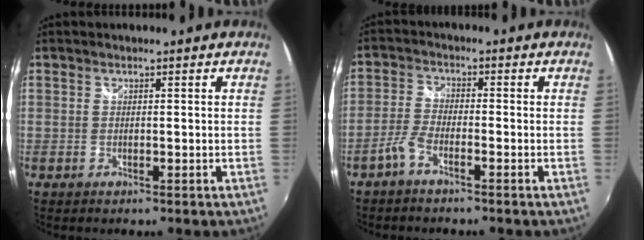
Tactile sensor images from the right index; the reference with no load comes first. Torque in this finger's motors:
{"motor_torque": [0.49, 0.63, 0.11, 0.04]}